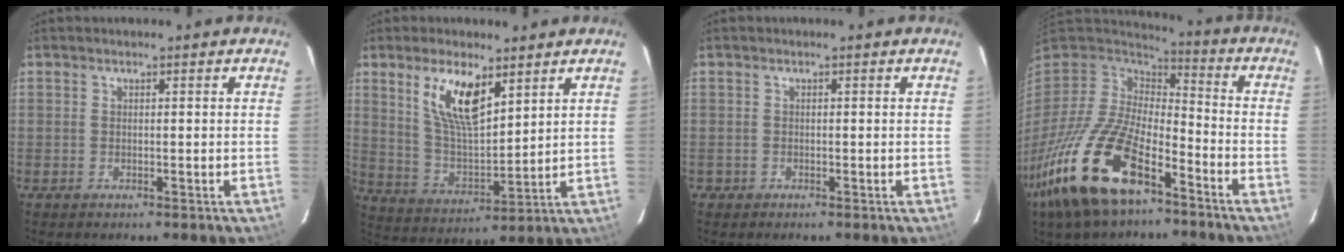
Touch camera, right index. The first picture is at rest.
{"total": 11.7, "force": [6.3, 4.3, 8.8], "torque": [-0.166, 0.003, 0.132]}
{"total": 1.2, "force": [-0.6, 1.0, -0.1], "torque": [-0.003, 0.004, -0.008]}
{"total": 22.5, "force": [-13.0, 9.6, 15.6], "torque": [-0.335, -0.043, -0.245]}